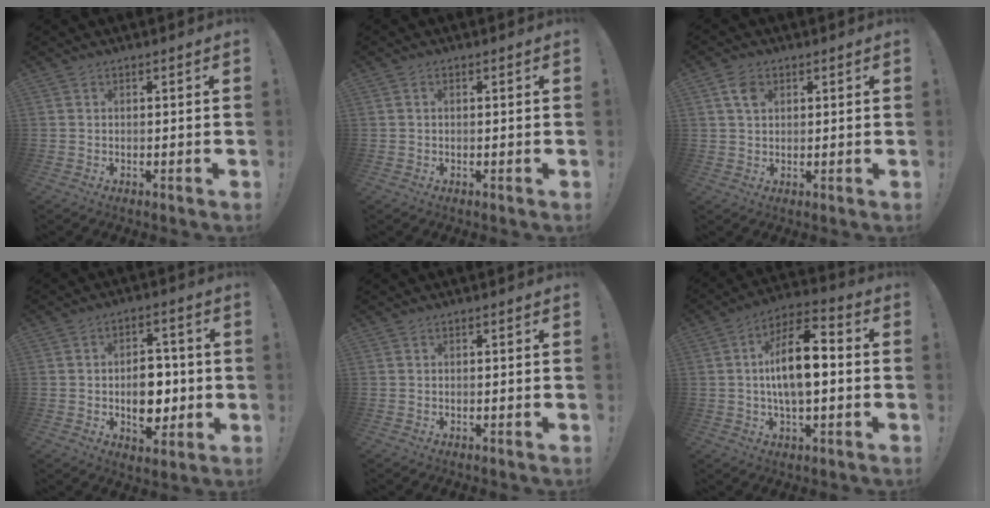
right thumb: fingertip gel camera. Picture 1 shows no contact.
{"total": 0.5, "force": [-0.1, 0.3, 0.5], "torque": [-0.016, 0.005, 0.000]}
{"total": 4.7, "force": [2.0, 3.2, 2.8], "torque": [-0.046, -0.002, 0.037]}
{"total": 11.2, "force": [-1.6, 7.9, 7.8], "torque": [-0.113, 0.014, -0.023]}
{"total": 0.0}
{"total": 13.7, "force": [-0.2, 6.0, 12.3], "torque": [-0.215, 0.008, -0.008]}